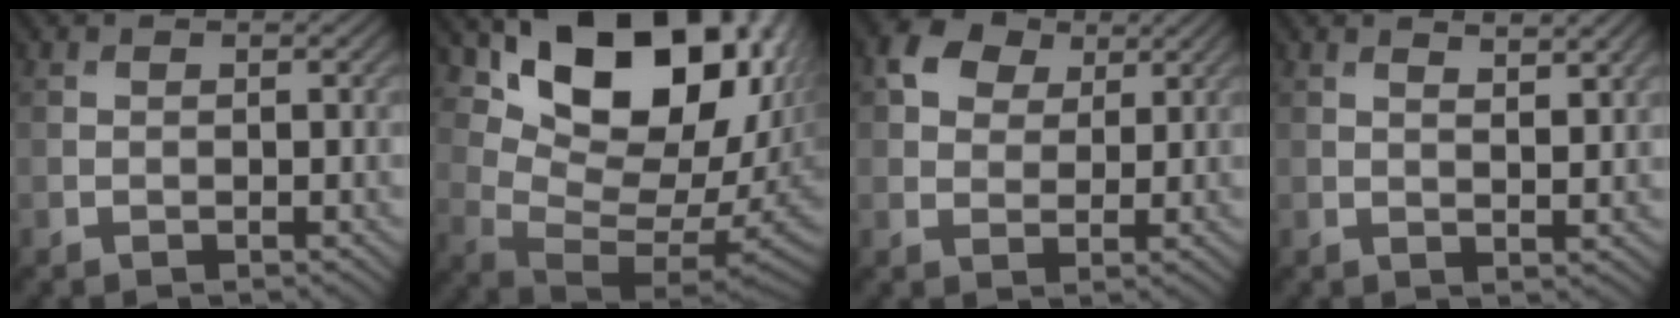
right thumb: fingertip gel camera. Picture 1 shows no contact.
{"total": 19.8, "force": [8.4, 11.1, 14.1], "torque": [-0.220, 0.017, 0.155]}
{"total": 5.7, "force": [3.0, 4.1, 2.6], "torque": [-0.065, 0.004, 0.052]}
{"total": 3.2, "force": [2.3, 0.2, 2.2], "torque": [-0.035, -0.002, 0.042]}